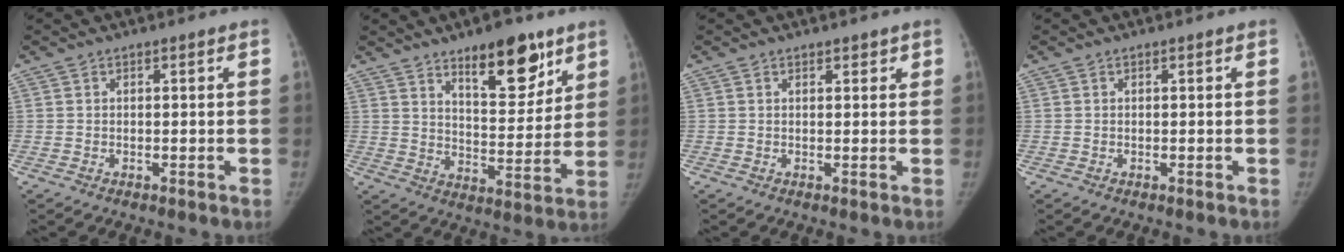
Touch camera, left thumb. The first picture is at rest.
{"total": 14.4, "force": [9.2, 5.6, 9.5], "torque": [-0.096, -0.059, 0.145]}
{"total": 1.5, "force": [1.2, 0.7, 0.7], "torque": [-0.001, -0.005, 0.013]}
{"total": 0.0}